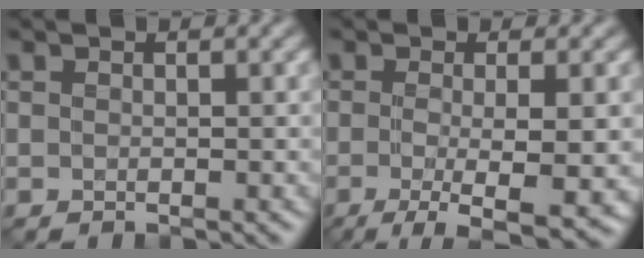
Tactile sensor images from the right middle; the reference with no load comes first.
{"total": 6.8, "force": [-1.7, 1.7, 6.3], "torque": [-0.102, -0.017, -0.025]}